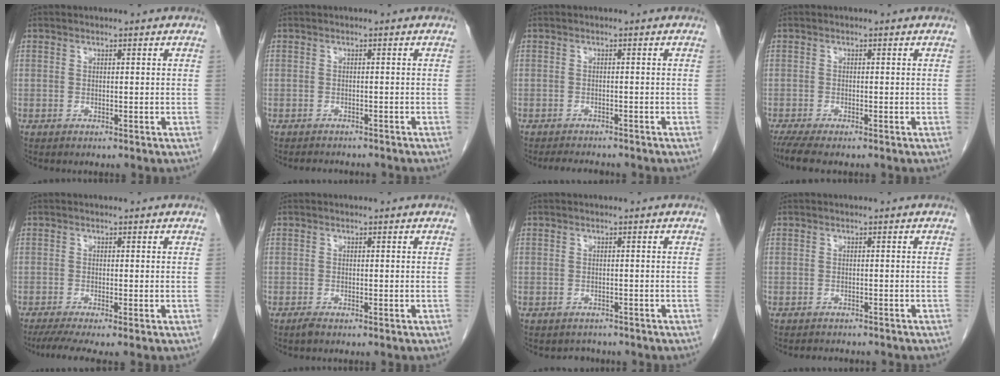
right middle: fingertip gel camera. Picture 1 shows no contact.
{"total": 5.0, "force": [-4.6, 1.1, 1.7], "torque": [-0.022, -0.003, -0.056]}
{"total": 5.0, "force": [-4.5, 1.0, 1.7], "torque": [-0.024, -0.006, -0.064]}
{"total": 4.4, "force": [-3.5, 0.3, 2.6], "torque": [-0.046, -0.011, -0.061]}
{"total": 5.0, "force": [-3.6, 0.0, 3.4], "torque": [-0.055, -0.015, -0.063]}
{"total": 0.8, "force": [-0.7, 0.1, 0.5], "torque": [-0.015, -0.003, -0.013]}
{"total": 2.1, "force": [-1.9, 1.0, -0.3], "torque": [-0.001, 0.000, -0.029]}
{"total": 4.5, "force": [-4.1, 1.0, 1.4], "torque": [-0.019, -0.003, -0.051]}